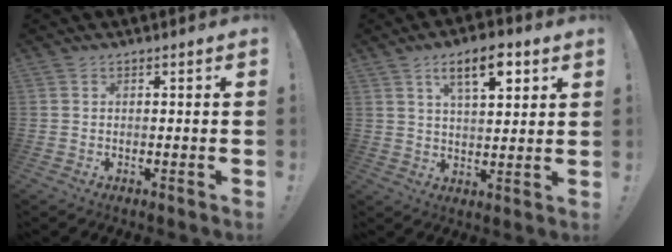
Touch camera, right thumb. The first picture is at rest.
{"total": 10.3, "force": [5.2, 3.8, 8.0], "torque": [-0.126, -0.012, 0.087]}